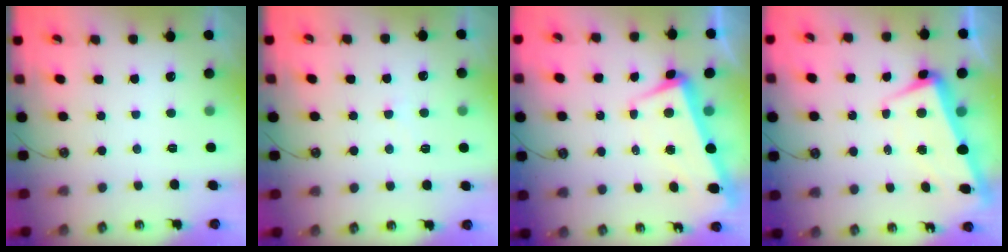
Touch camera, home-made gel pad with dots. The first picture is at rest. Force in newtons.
{"total": 3.3, "press": 3.3, "slide": 0.5}
{"total": 2.1, "press": 0.6, "slide": 2.0}
{"total": 1.3, "press": 0.4, "slide": 1.2}